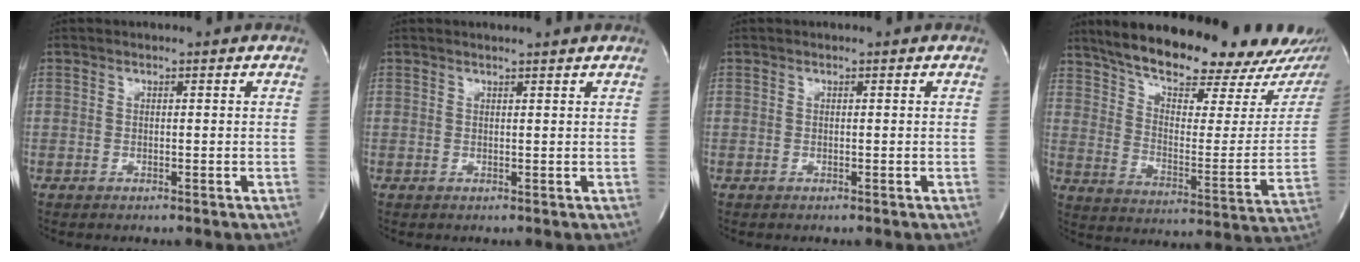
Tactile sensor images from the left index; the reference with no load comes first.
{"total": 2.8, "force": [2.6, -0.4, 0.9], "torque": [-0.015, 0.006, 0.032]}
{"total": 0.0}
{"total": 27.4, "force": [22.5, 6.4, 14.3], "torque": [-0.228, -0.037, 0.297]}